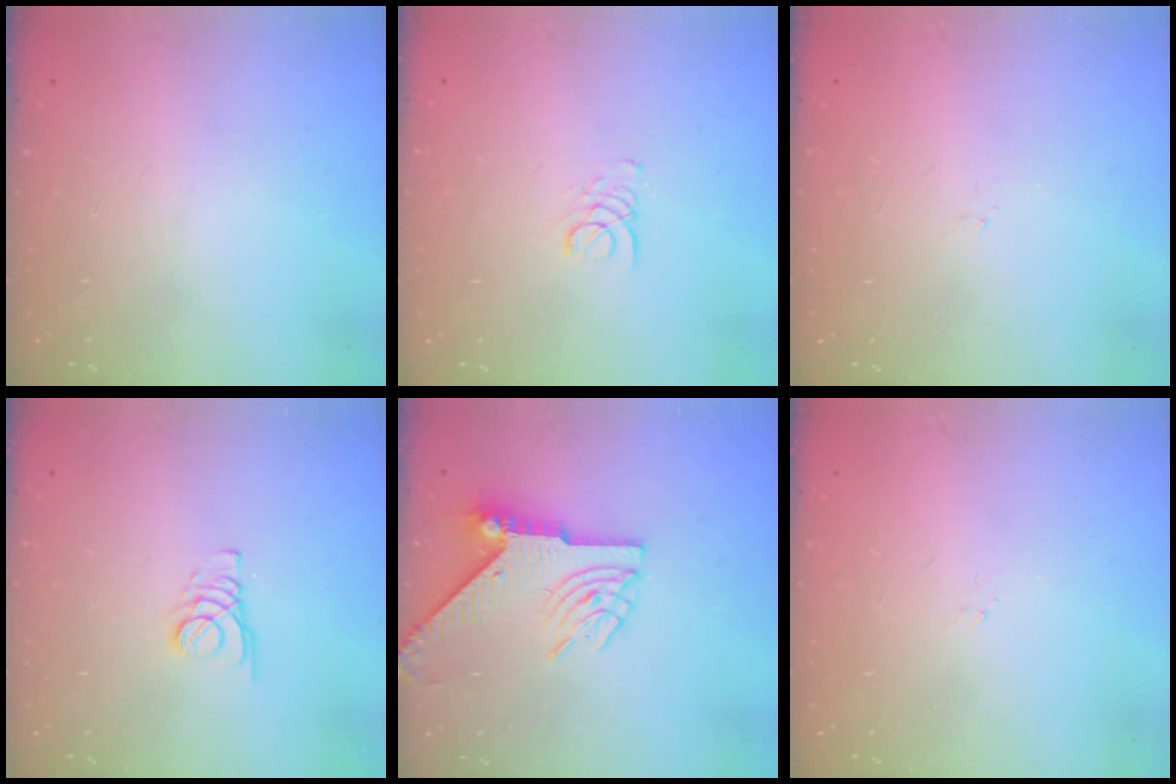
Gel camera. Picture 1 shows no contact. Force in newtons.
{"total": 1.6, "press": 1.6, "slide": 0.1}
{"total": 0.0}
{"total": 1.8, "press": 1.7, "slide": 0.1}
{"total": 8.2, "press": 8.2, "slide": 0.9}
{"total": 0.0}